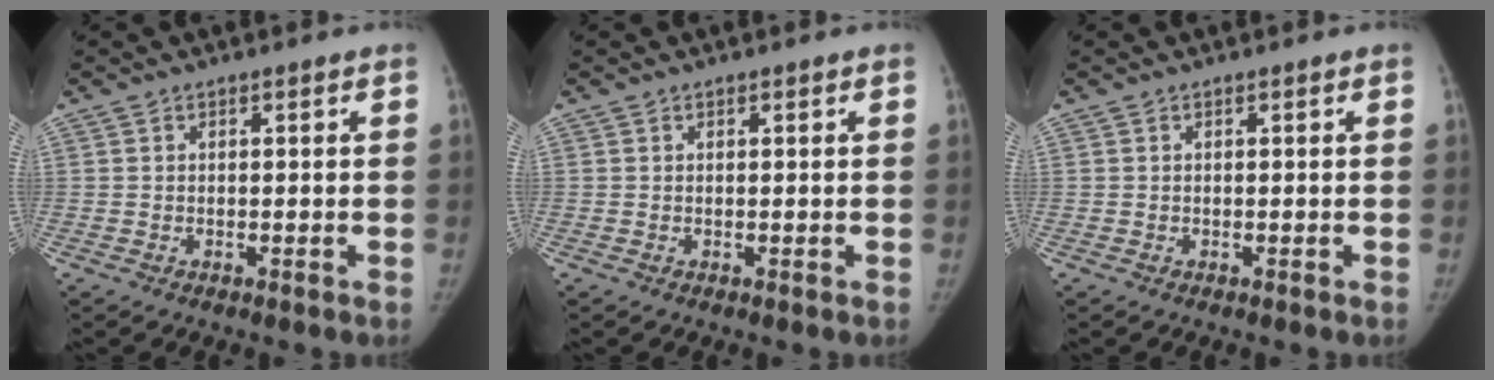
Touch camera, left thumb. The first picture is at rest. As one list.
[{"total": 0.0}, {"total": 0.0}]